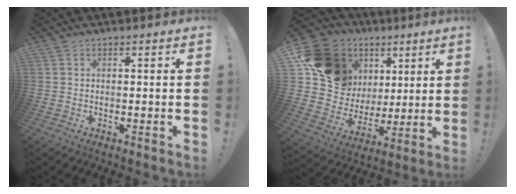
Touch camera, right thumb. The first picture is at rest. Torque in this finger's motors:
{"motor_torque": [0.95, 3.23, 0.44, 0.18, 0.08]}